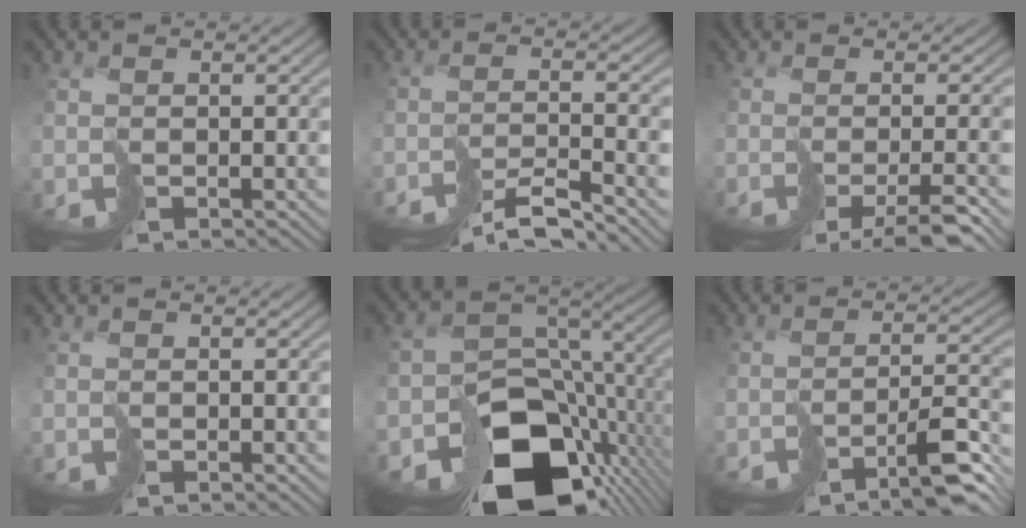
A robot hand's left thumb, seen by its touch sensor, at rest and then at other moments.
{"total": 6.1, "force": [-5.4, 0.2, 2.8], "torque": [-0.037, 0.002, -0.087]}
{"total": 5.1, "force": [-3.4, 0.5, 3.8], "torque": [-0.038, -0.005, -0.044]}
{"total": 0.0}
{"total": 15.1, "force": [-7.9, 9.6, 8.6], "torque": [-0.150, -0.036, -0.113]}
{"total": 5.9, "force": [-4.5, 0.4, 3.8], "torque": [-0.042, 0.007, -0.075]}